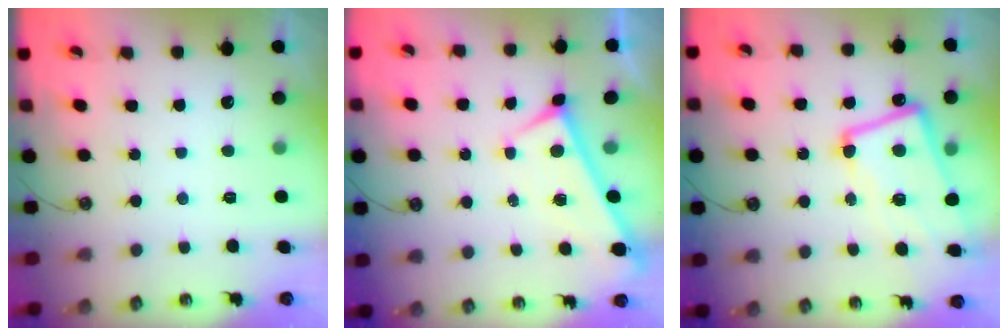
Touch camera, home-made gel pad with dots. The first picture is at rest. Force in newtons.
{"total": 1.4, "press": 1.3, "slide": 0.5}
{"total": 7.4, "press": 7.2, "slide": 1.8}